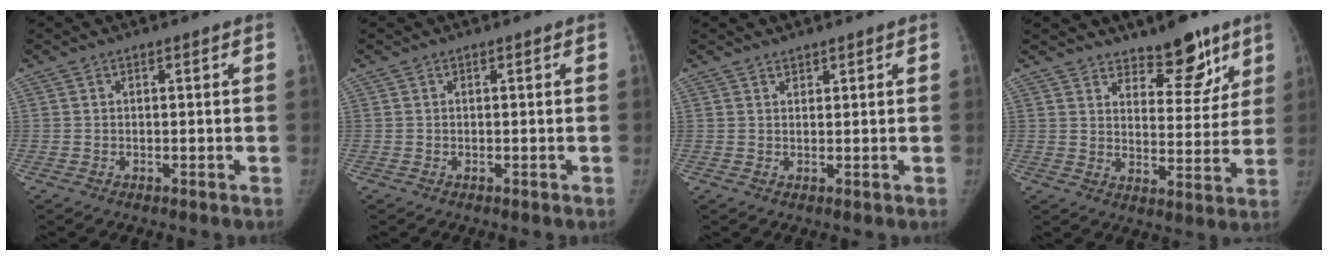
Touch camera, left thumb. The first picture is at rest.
{"total": 0.0}
{"total": 1.2, "force": [1.1, 0.5, 0.2], "torque": [0.008, -0.008, 0.015]}
{"total": 11.0, "force": [8.0, 4.8, 5.7], "torque": [-0.036, -0.057, 0.122]}